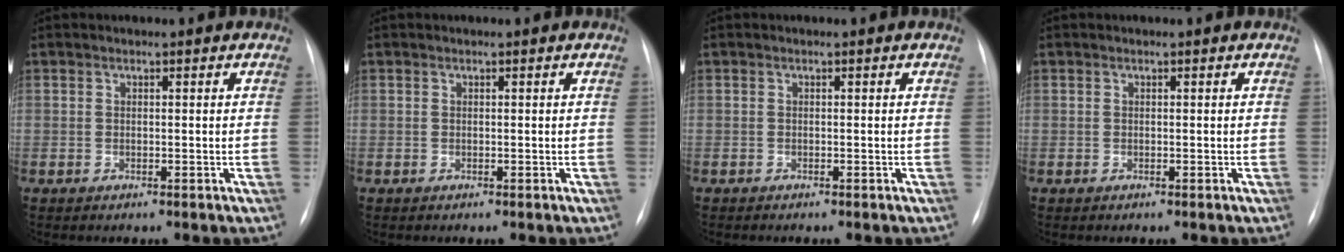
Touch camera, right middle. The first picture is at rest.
{"total": 0.0}
{"total": 0.0}
{"total": 0.0}